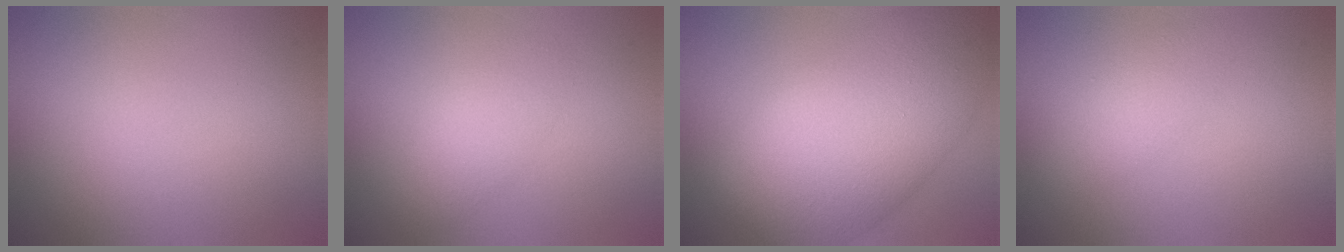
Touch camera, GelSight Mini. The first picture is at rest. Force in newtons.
{"total": 2.1, "press": 2.1, "slide": 0.0}
{"total": 11.7, "press": 11.7, "slide": 0.4}
{"total": 2.0, "press": 2.0, "slide": 0.1}